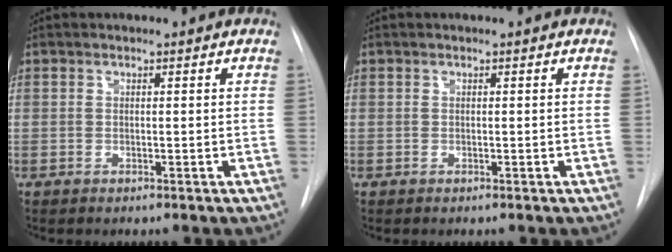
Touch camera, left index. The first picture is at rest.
{"total": 0.0}